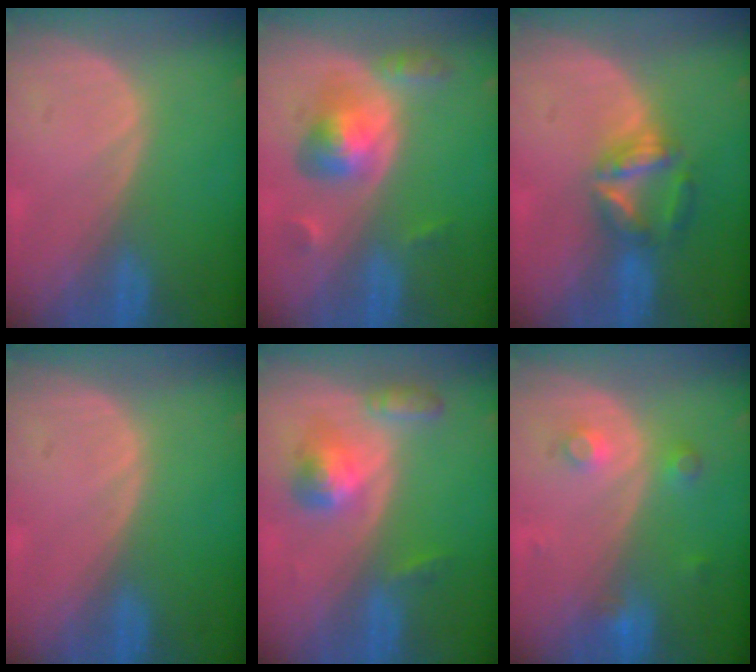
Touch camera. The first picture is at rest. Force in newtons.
{"total": 5.9, "press": 5.5, "slide": 1.9}
{"total": 5.7, "press": 5.6, "slide": 1.4}
{"total": 0.0}
{"total": 5.6, "press": 5.1, "slide": 2.3}
{"total": 3.3, "press": 3.1, "slide": 1.1}